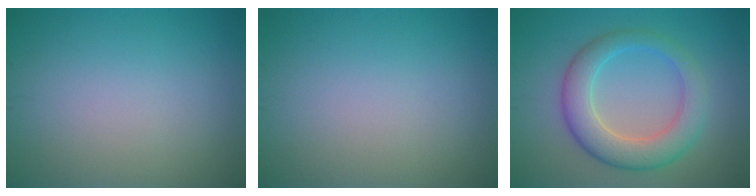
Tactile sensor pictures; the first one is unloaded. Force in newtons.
{"total": 0.0}
{"total": 5.8, "press": 5.8, "slide": 0.2}